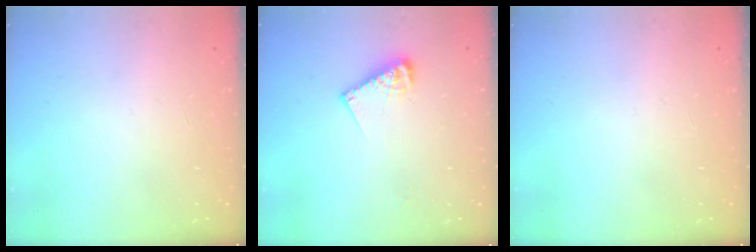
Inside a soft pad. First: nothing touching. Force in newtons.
{"total": 8.0, "press": 8.0, "slide": 0.3}
{"total": 0.0}